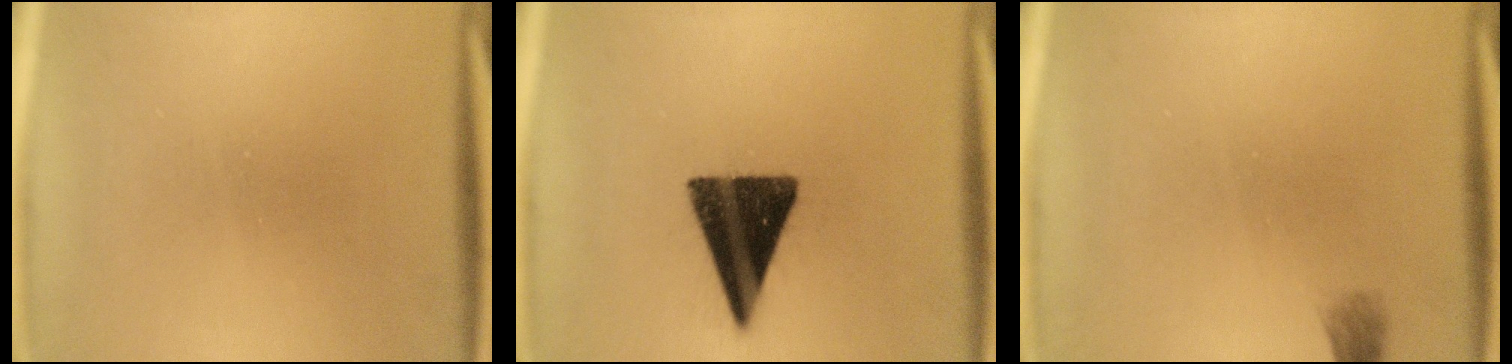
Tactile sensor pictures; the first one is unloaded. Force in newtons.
{"total": 15.1}
{"total": 1.1}